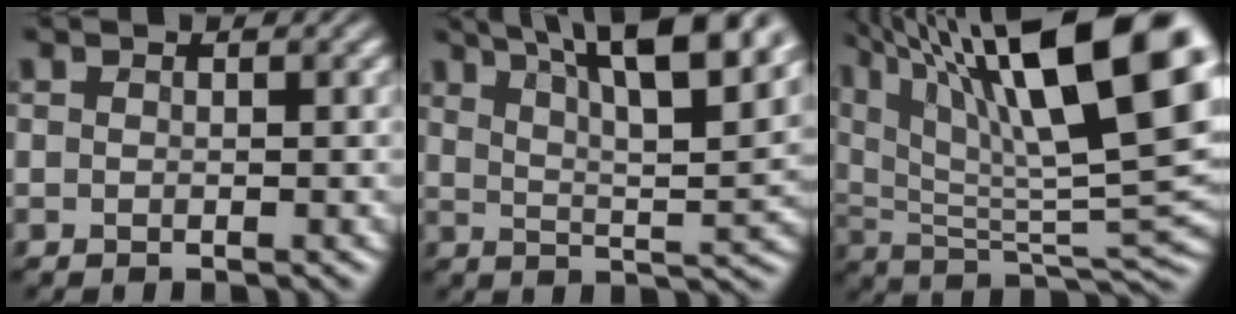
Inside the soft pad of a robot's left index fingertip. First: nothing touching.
{"total": 13.4, "force": [8.5, 4.1, 9.5], "torque": [-0.120, 0.029, 0.101]}
{"total": 18.1, "force": [9.3, 5.5, 14.5], "torque": [-0.248, 0.024, 0.165]}